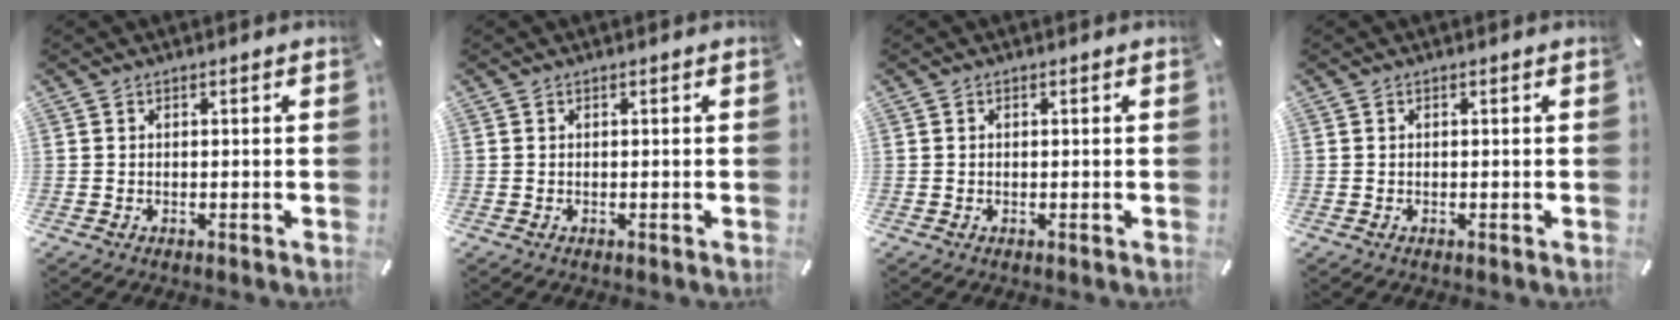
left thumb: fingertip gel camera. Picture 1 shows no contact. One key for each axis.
{"total": 0.0}
{"total": 0.0}
{"total": 0.0}